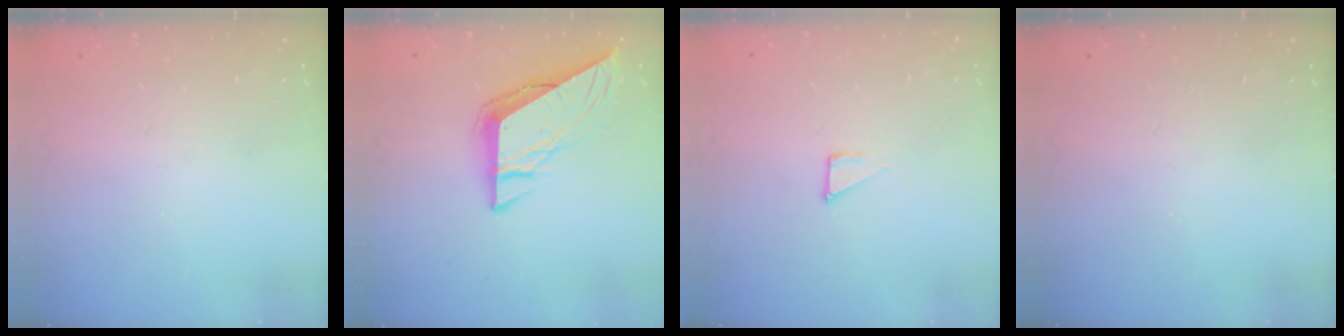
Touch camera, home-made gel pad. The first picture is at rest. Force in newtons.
{"total": 9.4, "press": 9.3, "slide": 0.7}
{"total": 2.3, "press": 2.3, "slide": 0.1}
{"total": 0.0}